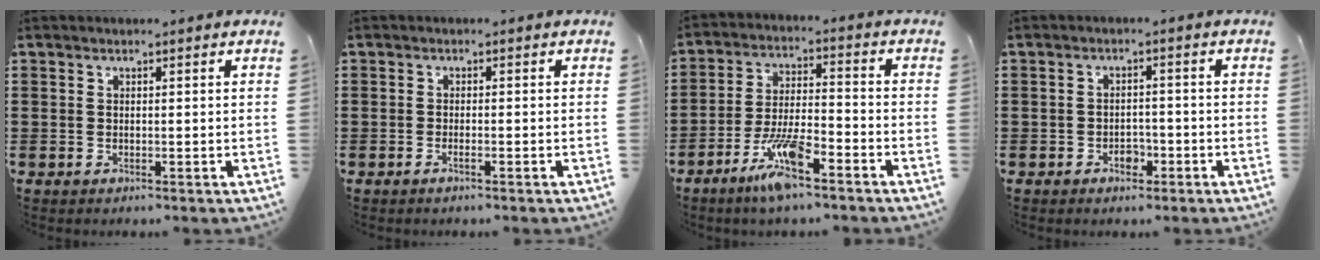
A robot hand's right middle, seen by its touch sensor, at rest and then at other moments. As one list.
[{"total": 0.9, "force": [-0.5, 0.0, 0.7], "torque": [-0.012, -0.003, -0.009]}, {"total": 8.7, "force": [-5.5, 1.8, 6.5], "torque": [-0.140, -0.002, -0.104]}, {"total": 2.4, "force": [-1.6, 1.4, 1.3], "torque": [-0.028, 0.003, -0.032]}]